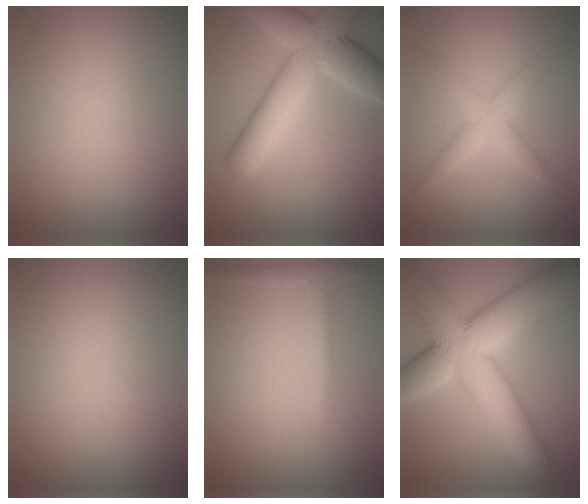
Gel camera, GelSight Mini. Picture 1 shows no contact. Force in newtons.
{"total": 7.7, "press": 7.7, "slide": 0.3}
{"total": 2.8, "press": 2.8, "slide": 0.1}
{"total": 0.0}
{"total": 1.7, "press": 1.7, "slide": 0.1}
{"total": 11.5, "press": 11.5, "slide": 0.5}